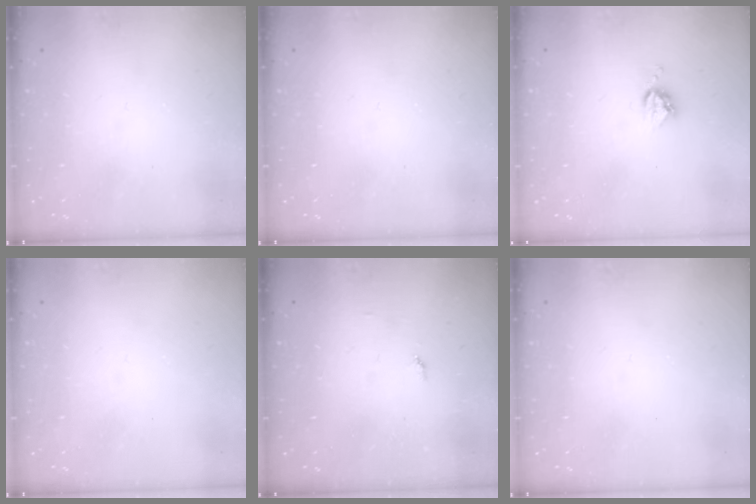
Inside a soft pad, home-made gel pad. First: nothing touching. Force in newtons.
{"total": 0.0}
{"total": 5.2, "press": 5.2, "slide": 0.1}
{"total": 0.0}
{"total": 4.5, "press": 4.5, "slide": 0.6}
{"total": 0.0}